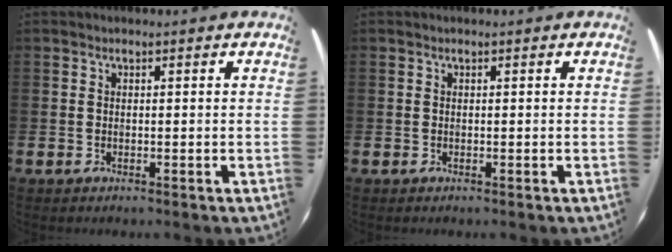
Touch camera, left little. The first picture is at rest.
{"total": 0.0}